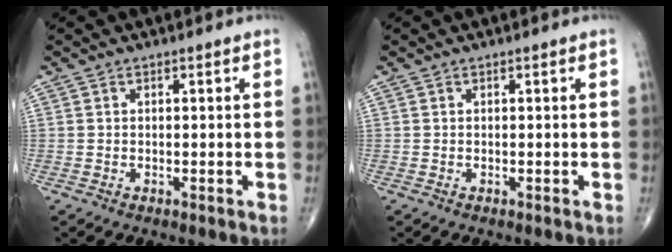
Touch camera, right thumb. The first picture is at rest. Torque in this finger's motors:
{"motor_torque": [0.00, 0.00, -0.11, -0.23, 0.00]}